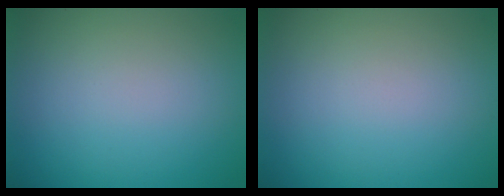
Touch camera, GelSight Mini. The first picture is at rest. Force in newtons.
{"total": 0.0}